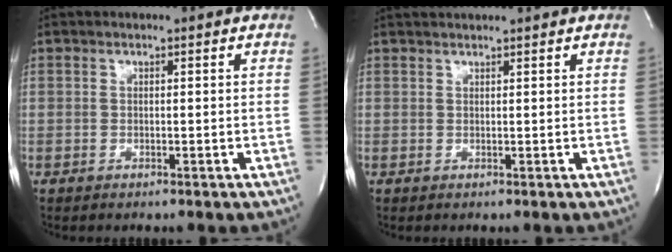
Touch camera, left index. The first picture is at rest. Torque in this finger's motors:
{"motor_torque": [0.36, -0.71, 0.03, 0.01]}